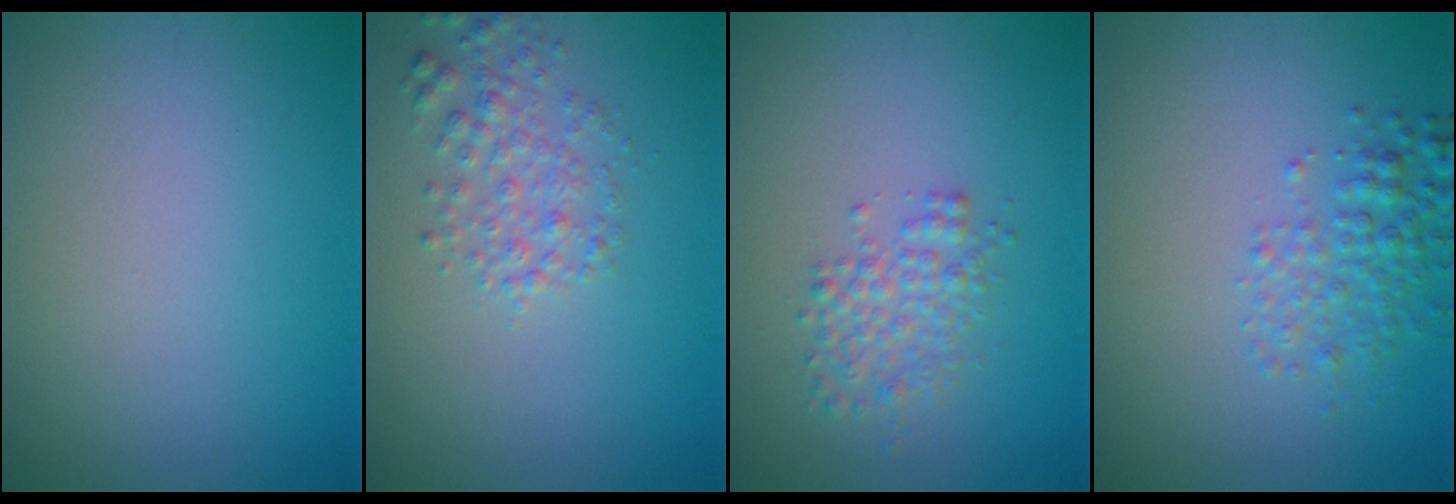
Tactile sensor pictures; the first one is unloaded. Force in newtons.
{"total": 2.5, "press": 2.5, "slide": 0.1}
{"total": 2.6, "press": 2.6, "slide": 0.1}
{"total": 2.6, "press": 2.6, "slide": 0.1}